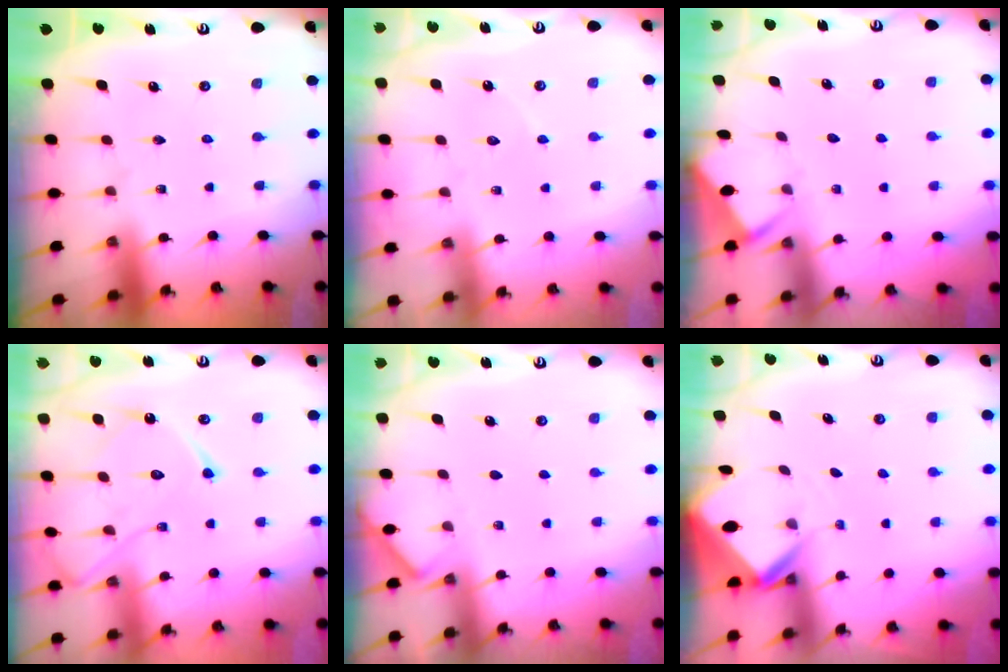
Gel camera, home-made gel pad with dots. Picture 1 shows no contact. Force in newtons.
{"total": 2.9, "press": 2.9, "slide": 0.2}
{"total": 3.0, "press": 3.0, "slide": 0.2}
{"total": 14.1, "press": 14.1, "slide": 0.8}
{"total": 2.8, "press": 2.8, "slide": 0.4}
{"total": 2.7, "press": 2.7, "slide": 0.2}